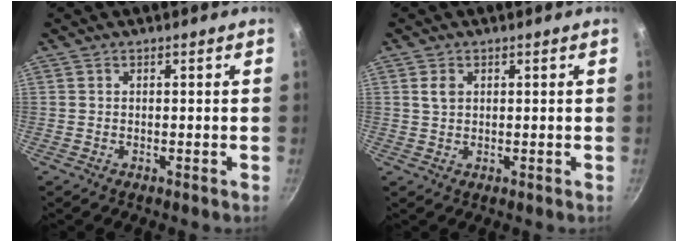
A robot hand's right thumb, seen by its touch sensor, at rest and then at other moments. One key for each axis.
{"total": 2.2, "fx": 0.7, "fy": 1.6, "fz": 1.4, "tx": -0.021, "ty": -0.001, "tz": 0.014}